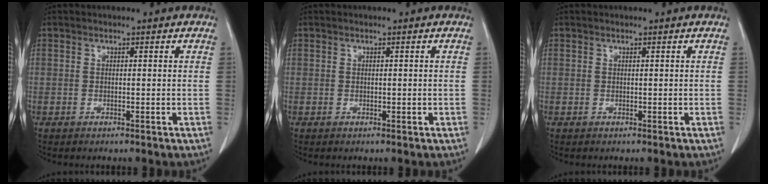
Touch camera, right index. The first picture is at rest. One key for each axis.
{"total": 0.0}
{"total": 0.0}